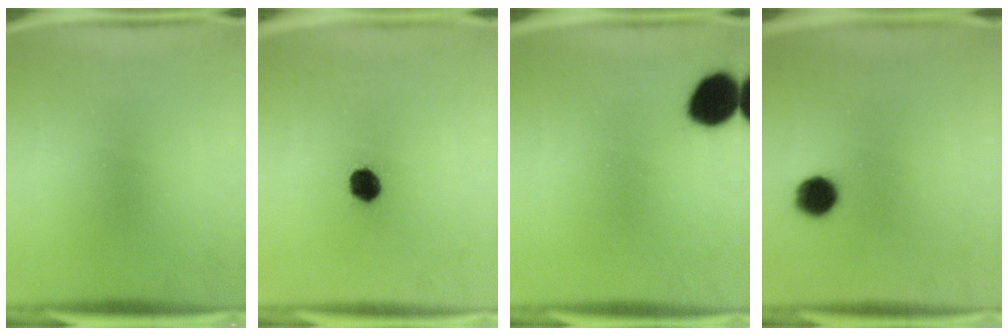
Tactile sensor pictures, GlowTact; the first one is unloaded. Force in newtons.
{"total": 5.3}
{"total": 10.3}
{"total": 6.8}